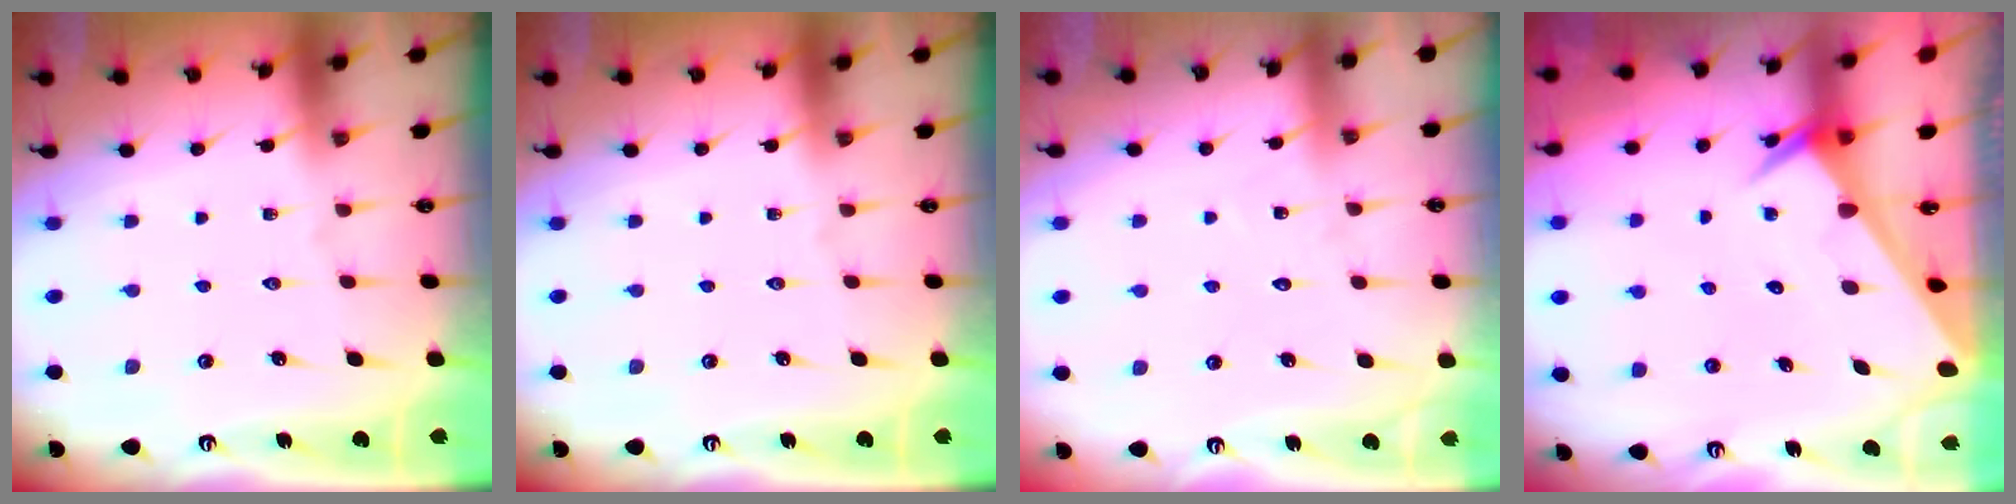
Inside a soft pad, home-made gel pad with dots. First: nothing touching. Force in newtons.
{"total": 0.0}
{"total": 4.3, "press": 4.3, "slide": 0.4}
{"total": 2.8, "press": 2.8, "slide": 0.0}